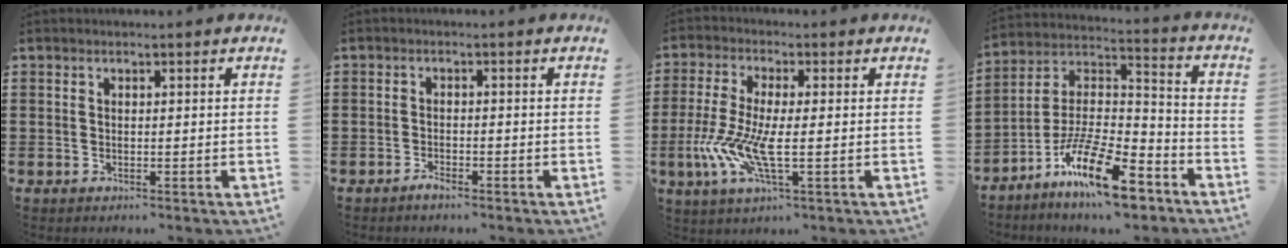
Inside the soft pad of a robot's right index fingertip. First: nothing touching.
{"total": 1.5, "force": [-1.3, 0.2, 0.6], "torque": [-0.014, -0.003, -0.024]}
{"total": 8.2, "force": [-1.9, 2.3, 7.6], "torque": [-0.182, -0.021, -0.041]}
{"total": 15.4, "force": [-10.4, 3.8, 10.7], "torque": [-0.200, 0.030, -0.184]}